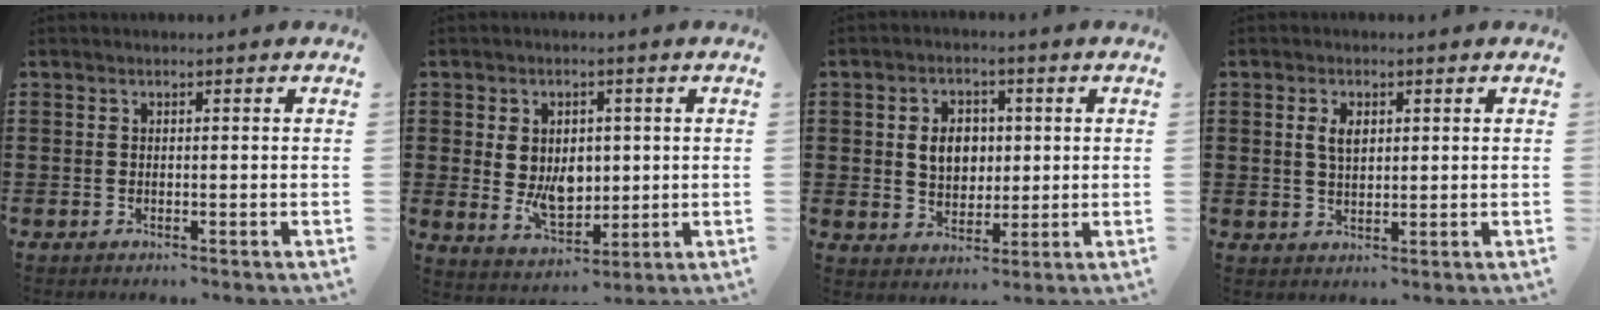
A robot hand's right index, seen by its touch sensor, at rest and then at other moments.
{"total": 6.6, "force": [0.5, 4.9, 4.5], "torque": [-0.077, 0.002, 0.005]}
{"total": 5.6, "force": [0.6, 4.3, 3.5], "torque": [-0.066, 0.008, 0.004]}
{"total": 3.2, "force": [0.9, 1.7, 2.6], "torque": [-0.056, 0.009, 0.016]}